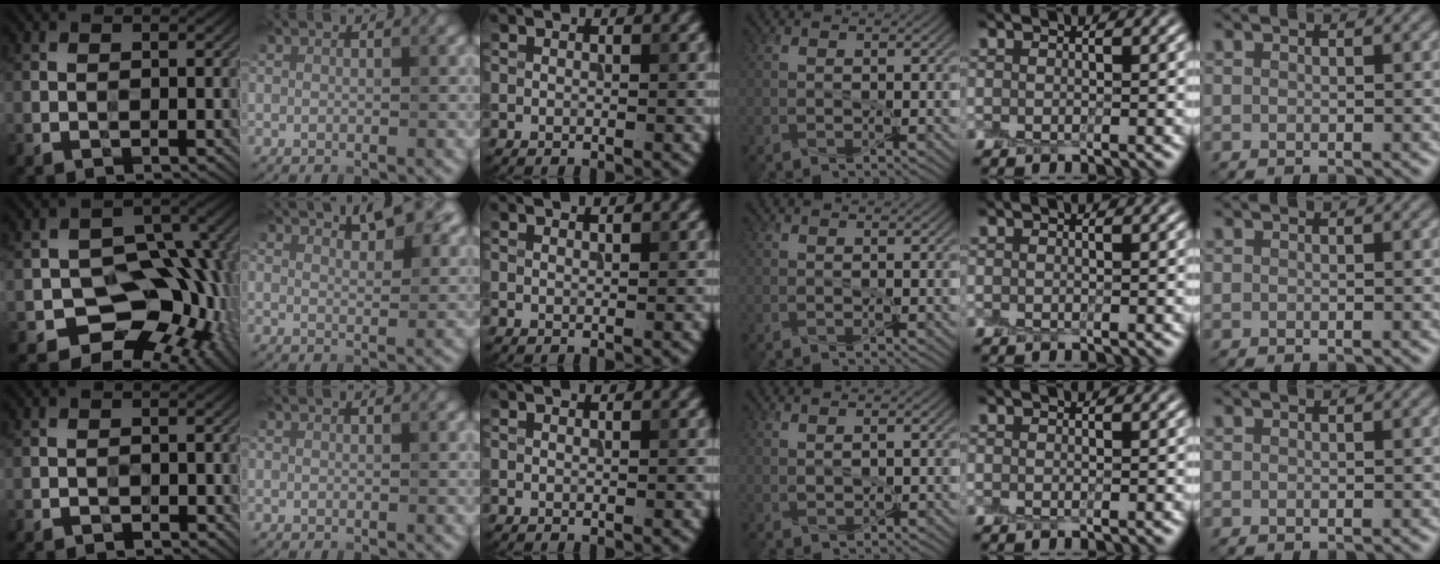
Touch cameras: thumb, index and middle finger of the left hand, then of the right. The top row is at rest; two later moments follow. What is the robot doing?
{"motion": "peel", "object": "aluminum foil"}